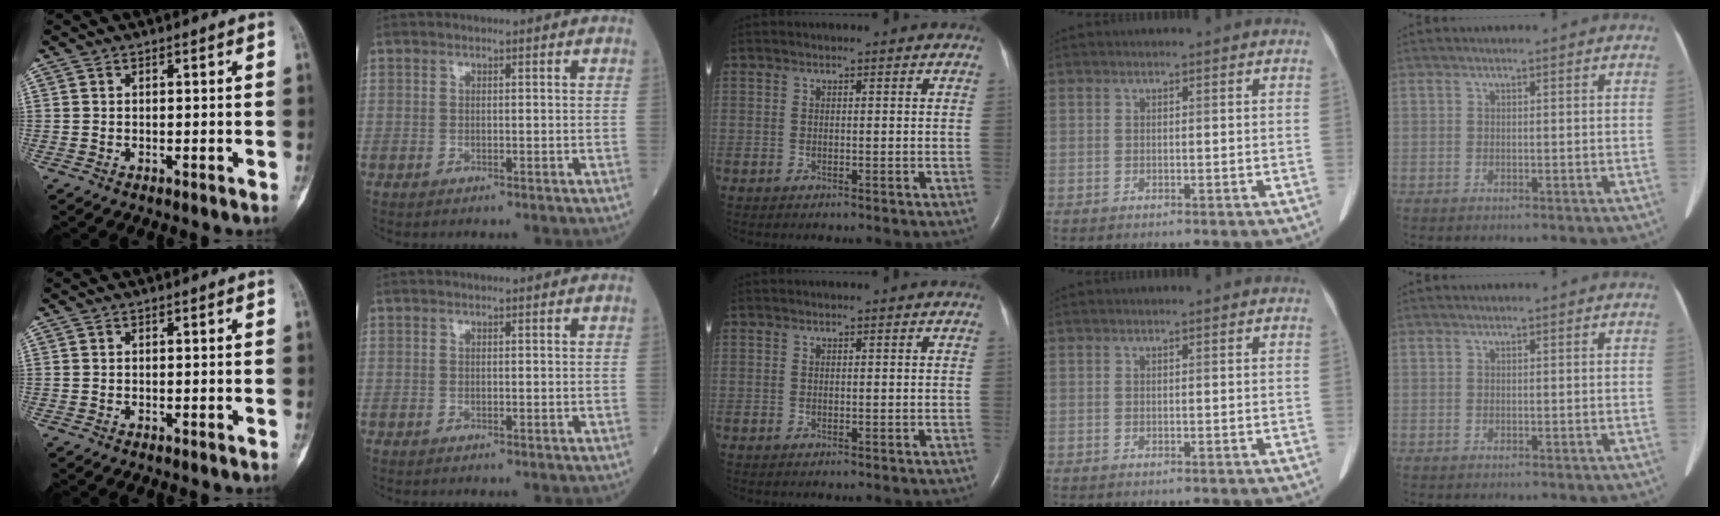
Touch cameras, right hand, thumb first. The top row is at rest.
{}